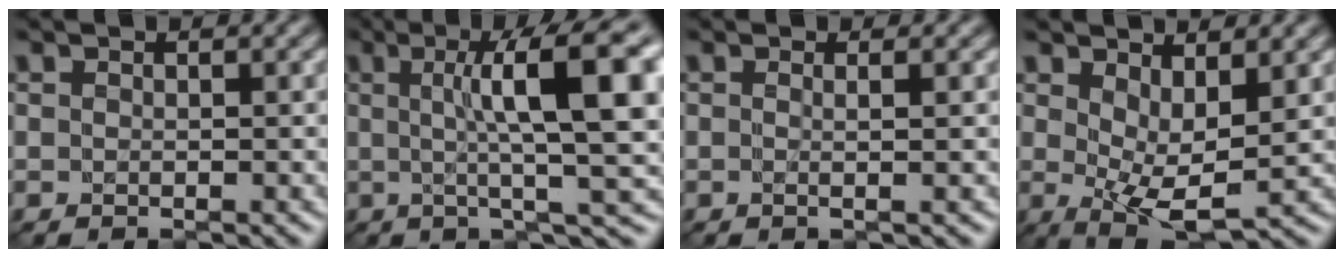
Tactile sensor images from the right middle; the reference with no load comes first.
{"total": 12.5, "force": [2.3, 2.7, 12.0], "torque": [-0.152, 0.012, 0.032]}
{"total": 1.5, "force": [0.3, 0.5, 1.4], "torque": [-0.016, 0.001, -0.016]}
{"total": 4.3, "force": [0.9, 1.7, 3.9], "torque": [-0.074, -0.015, 0.021]}